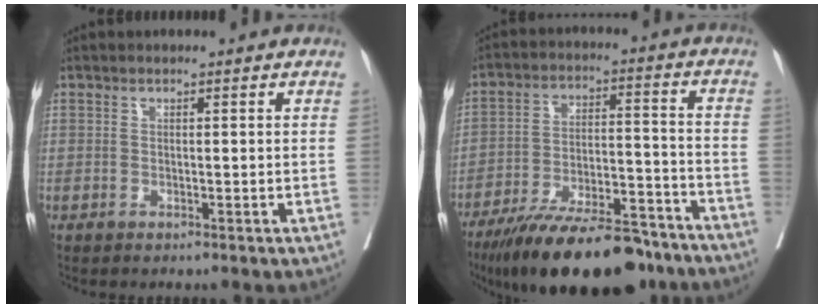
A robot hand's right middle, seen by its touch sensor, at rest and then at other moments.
{"total": 20.8, "force": [-17.0, 5.1, 10.9], "torque": [-0.143, 0.003, -0.267]}